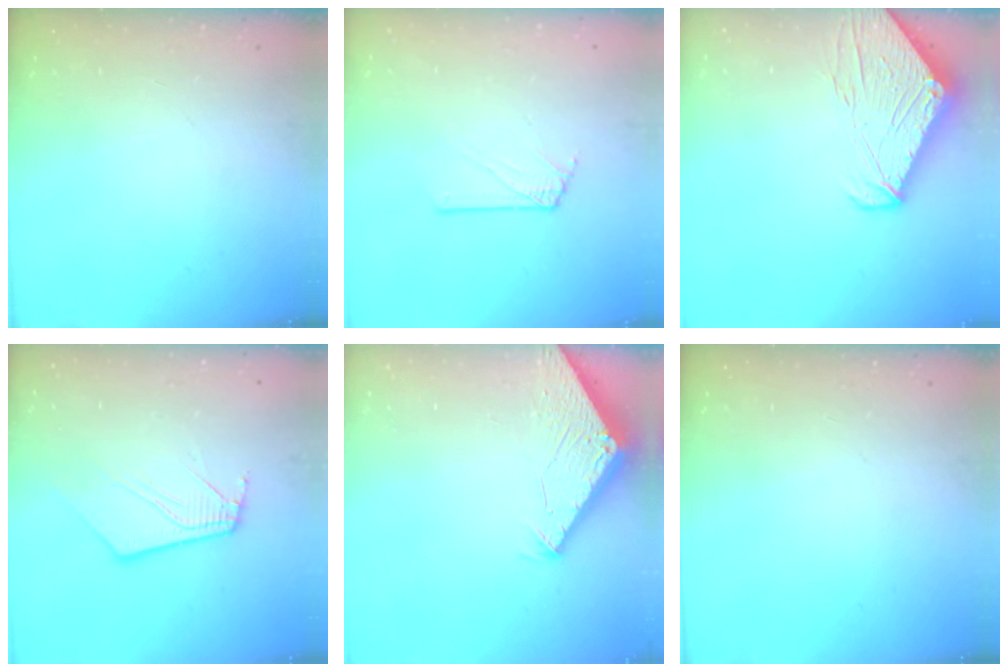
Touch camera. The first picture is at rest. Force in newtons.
{"total": 1.6, "press": 1.6, "slide": 0.2}
{"total": 10.2, "press": 10.1, "slide": 1.3}
{"total": 10.2, "press": 10.1, "slide": 1.2}
{"total": 2.8, "press": 2.8, "slide": 0.2}
{"total": 0.0}